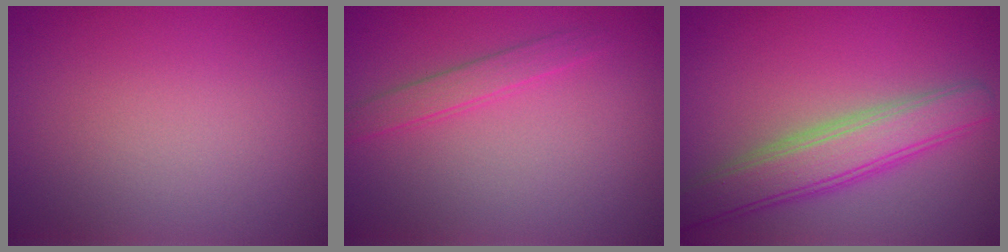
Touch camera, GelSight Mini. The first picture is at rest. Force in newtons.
{"total": 1.7, "press": 1.7, "slide": 0.1}
{"total": 5.1, "press": 5.1, "slide": 0.6}